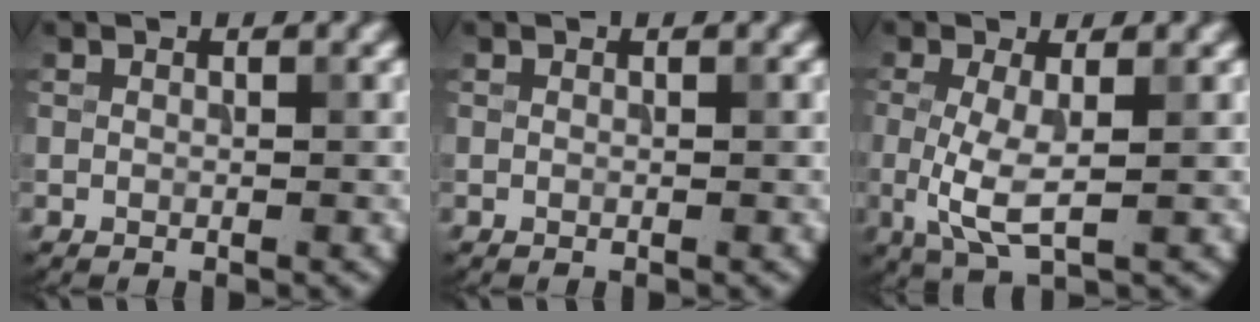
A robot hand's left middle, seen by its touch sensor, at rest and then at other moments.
{"total": 0.0}
{"total": 3.7, "force": [-0.2, 0.8, 3.6], "torque": [-0.091, -0.006, -0.003]}